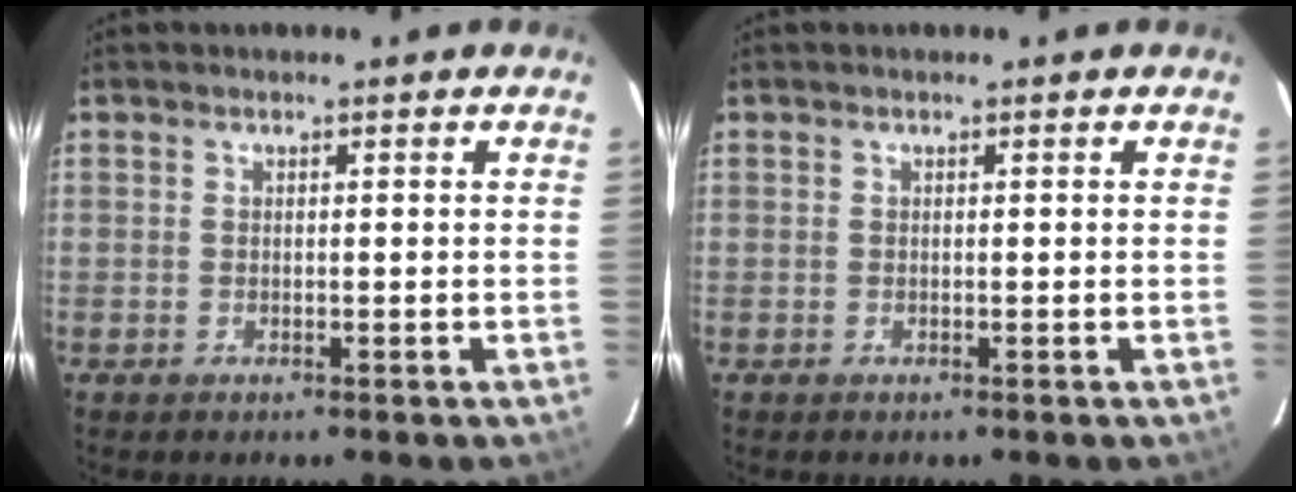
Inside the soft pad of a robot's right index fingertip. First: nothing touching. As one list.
[{"total": 0.0}]